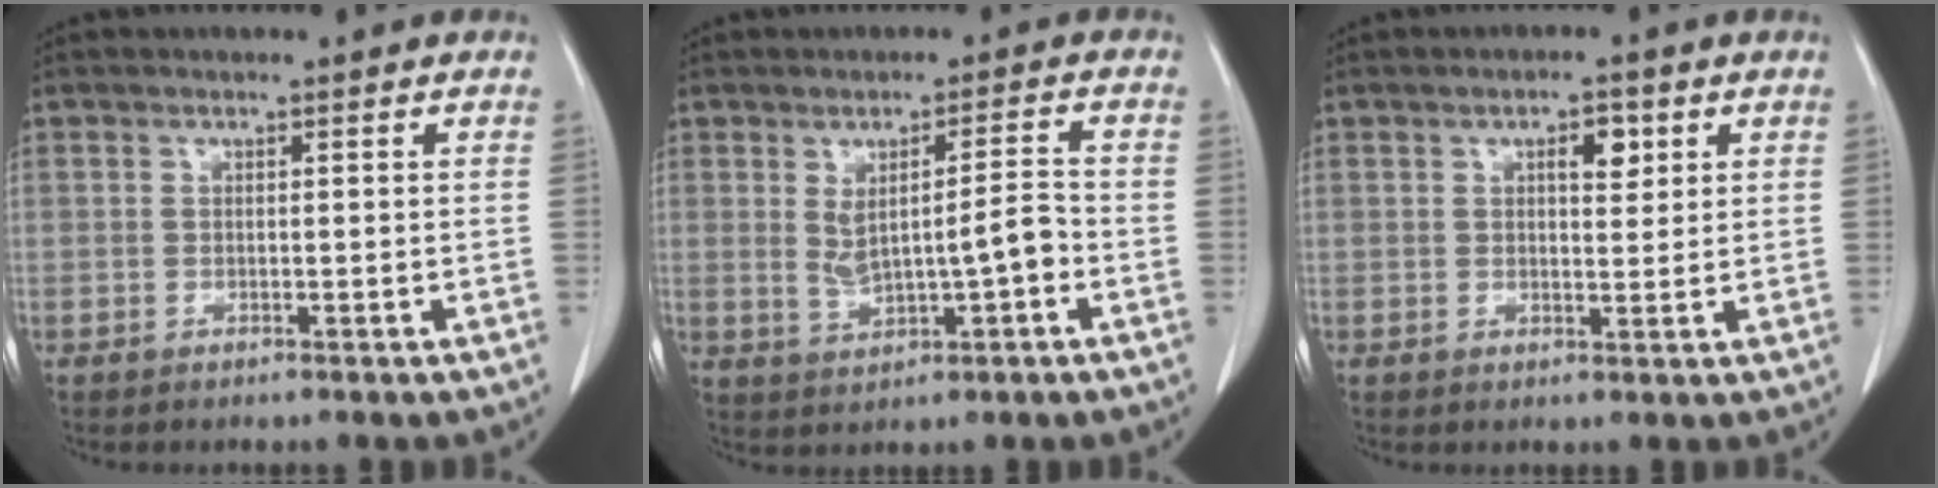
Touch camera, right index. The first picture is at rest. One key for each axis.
{"total": 5.9, "fx": -0.5, "fy": 1.3, "fz": 5.8, "tx": -0.098, "ty": 0.010, "tz": 0.005}
{"total": 3.5, "fx": 1.5, "fy": 1.4, "fz": 2.8, "tx": -0.042, "ty": 0.001, "tz": 0.021}